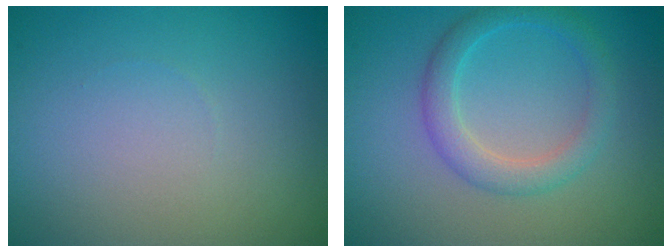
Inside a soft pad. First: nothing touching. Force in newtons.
{"total": 3.0, "press": 3.0, "slide": 0.1}